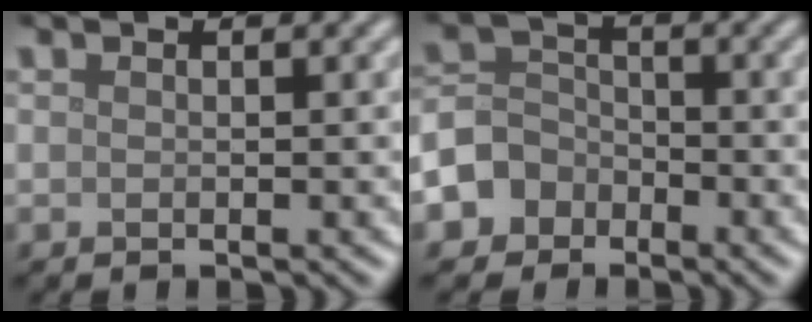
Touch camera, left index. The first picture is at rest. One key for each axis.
{"total": 4.4, "fx": -2.6, "fy": 3.5, "fz": 0.9, "tx": 0.003, "ty": 0.003, "tz": -0.064}